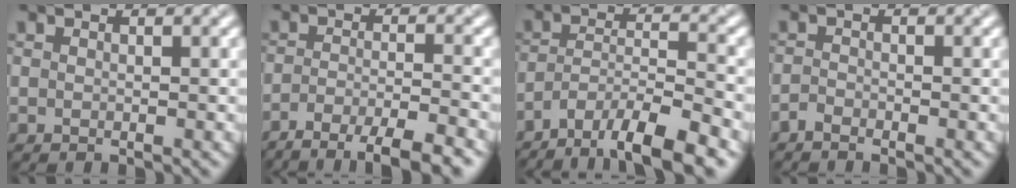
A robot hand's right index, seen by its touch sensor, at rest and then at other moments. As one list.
[{"total": 6.4, "force": [-4.6, 1.3, 4.3], "torque": [-0.062, 0.002, -0.079]}, {"total": 9.2, "force": [-6.9, 2.4, 5.7], "torque": [-0.091, -0.002, -0.117]}, {"total": 1.0, "force": [-0.9, 0.3, 0.5], "torque": [-0.009, -0.001, -0.021]}]